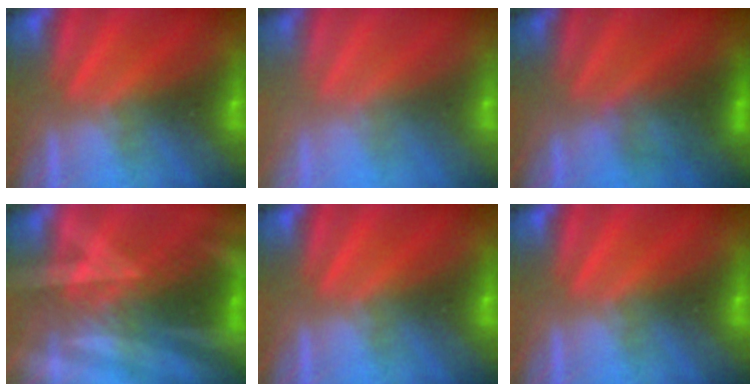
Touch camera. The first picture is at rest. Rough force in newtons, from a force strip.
{"total": 2.3}
{"total": 2.4}
{"total": 3.0}
{"total": 0.0}
{"total": 0.0}